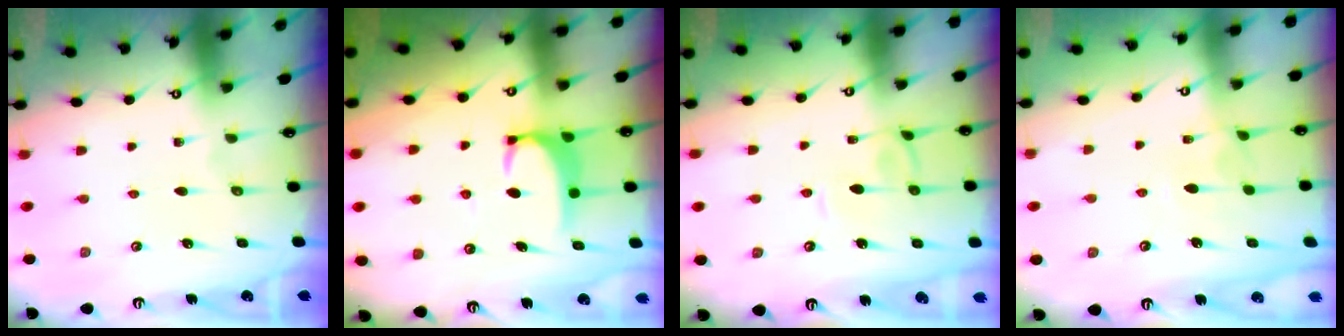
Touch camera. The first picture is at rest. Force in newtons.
{"total": 2.0, "press": 1.9, "slide": 0.6}
{"total": 2.9, "press": 2.9, "slide": 0.1}
{"total": 3.5, "press": 3.5, "slide": 0.6}